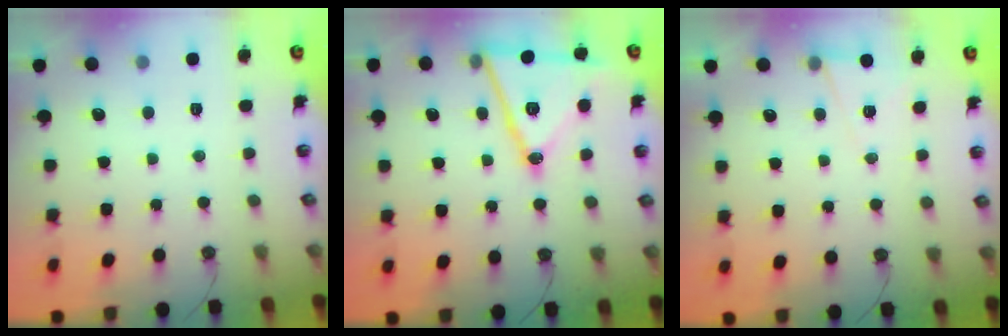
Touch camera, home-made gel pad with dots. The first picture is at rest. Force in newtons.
{"total": 18.6, "press": 18.3, "slide": 3.3}
{"total": 6.8, "press": 5.3, "slide": 4.2}